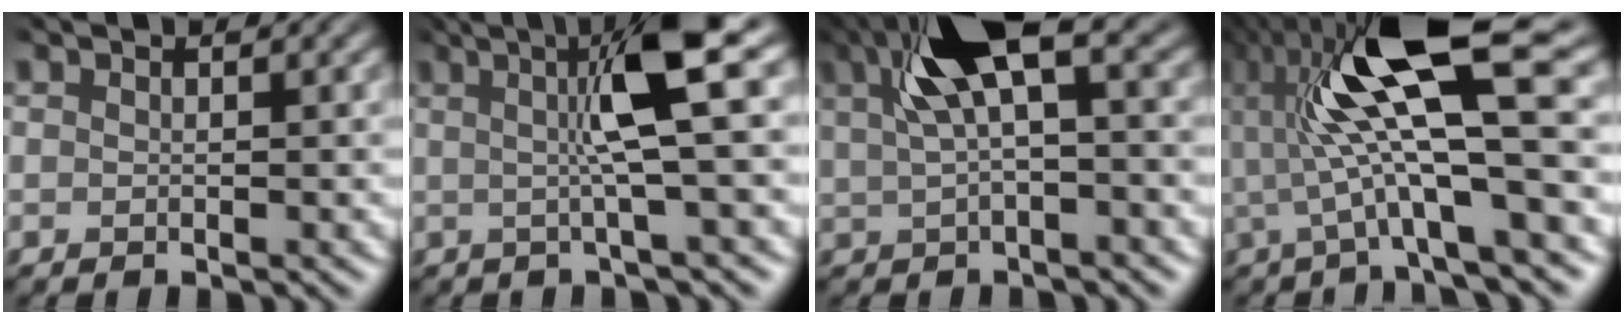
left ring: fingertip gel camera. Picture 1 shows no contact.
{"total": 4.9, "force": [0.5, 0.0, 4.8], "torque": [-0.095, 0.003, 0.013]}
{"total": 6.1, "force": [2.4, 2.0, 5.2], "torque": [-0.116, 0.010, 0.047]}
{"total": 10.7, "force": [0.8, 2.4, 10.4], "torque": [-0.200, 0.008, 0.022]}